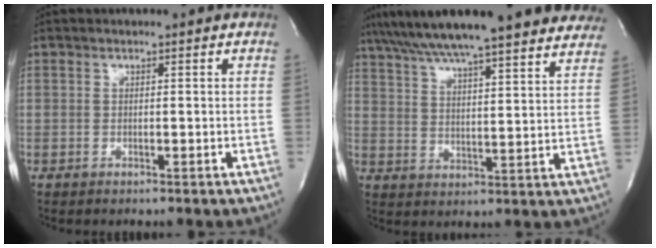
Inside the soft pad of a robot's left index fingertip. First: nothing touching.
{"total": 26.8, "force": [22.9, 3.1, 13.5], "torque": [-0.220, 0.005, 0.304]}